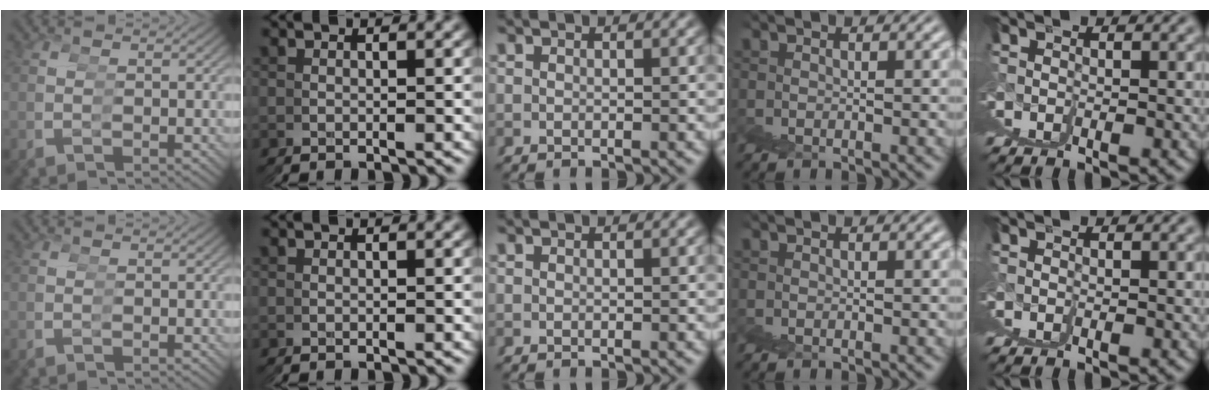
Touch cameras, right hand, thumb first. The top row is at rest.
{}